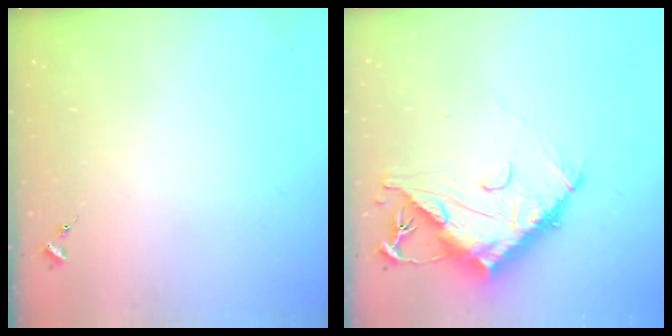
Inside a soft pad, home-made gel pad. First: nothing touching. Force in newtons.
{"total": 15.7, "press": 15.6, "slide": 1.4}